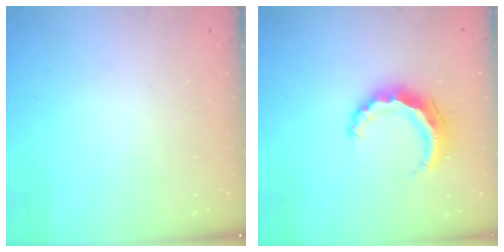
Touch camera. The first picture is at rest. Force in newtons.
{"total": 7.4, "press": 7.4, "slide": 0.6}